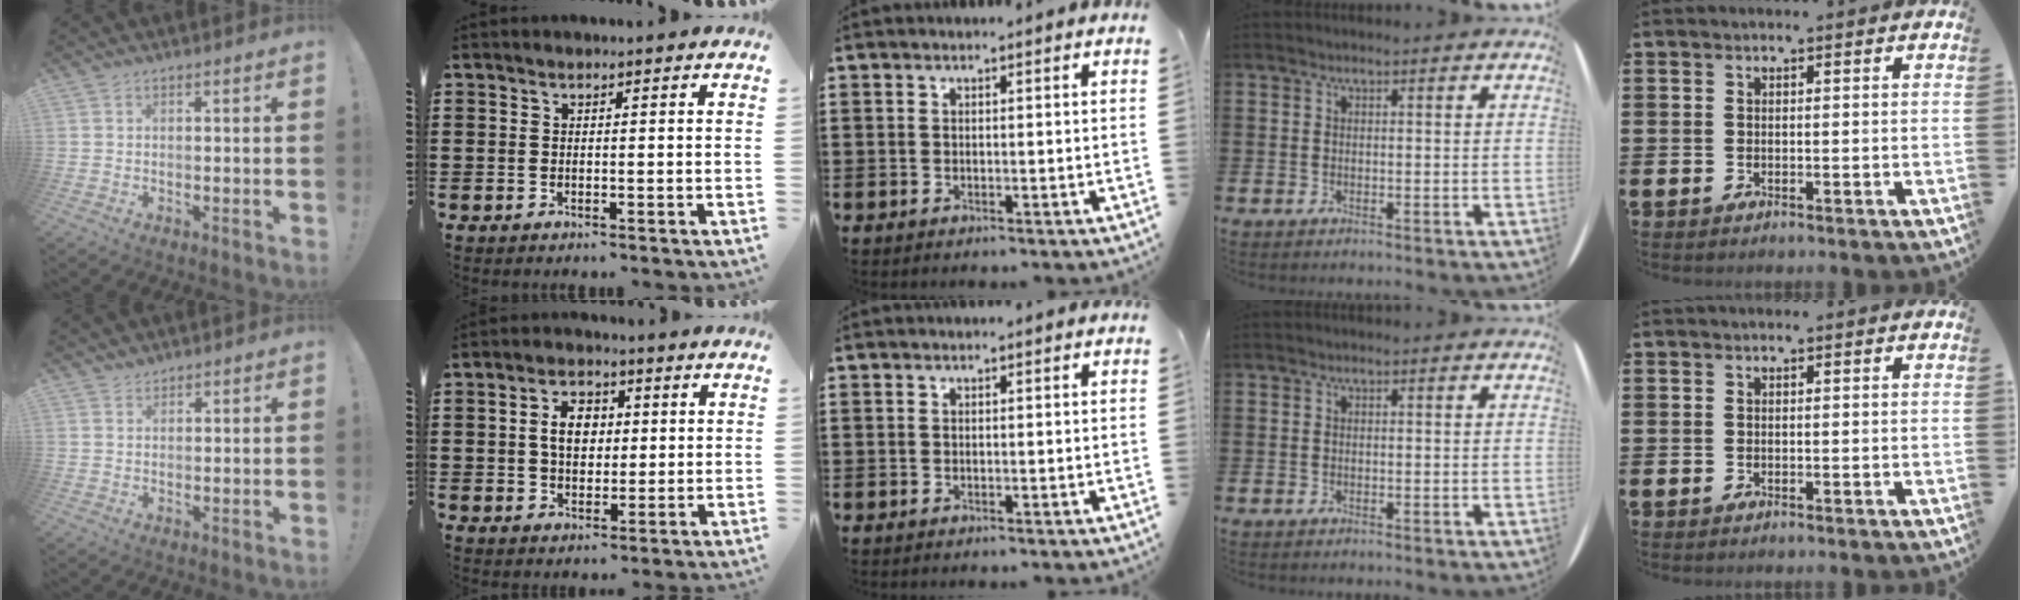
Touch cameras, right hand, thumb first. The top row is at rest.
{"thumb": {"total": 1.9, "force": [1.8, 0.6, 0.2], "torque": [0.004, -0.012, 0.033]}, "index": {"total": 5.5, "force": [0.7, 3.8, 3.9], "torque": [-0.073, 0.008, 0.005]}}